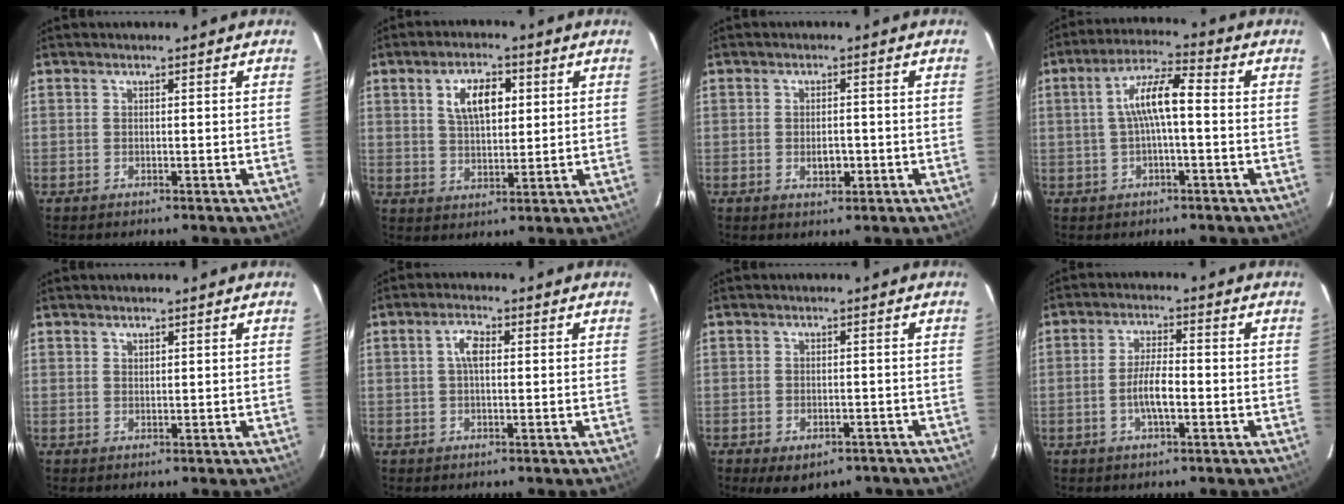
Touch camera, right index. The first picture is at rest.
{"total": 7.6, "force": [2.6, 3.8, 6.1], "torque": [-0.109, 0.013, 0.050]}
{"total": 3.1, "force": [-0.8, 1.8, 2.4], "torque": [-0.041, -0.003, -0.010]}
{"total": 7.7, "force": [-0.2, 1.6, 7.5], "torque": [-0.147, 0.017, -0.002]}
{"total": 2.9, "force": [2.5, 1.2, 0.8], "torque": [-0.010, 0.001, 0.047]}
{"total": 3.2, "force": [0.5, 1.5, 2.8], "torque": [-0.055, 0.010, 0.009]}
{"total": 7.8, "force": [-5.4, 4.0, 4.0], "torque": [-0.079, -0.012, -0.063]}
{"total": 5.3, "force": [-1.7, 1.4, 4.9], "torque": [-0.096, 0.002, -0.031]}